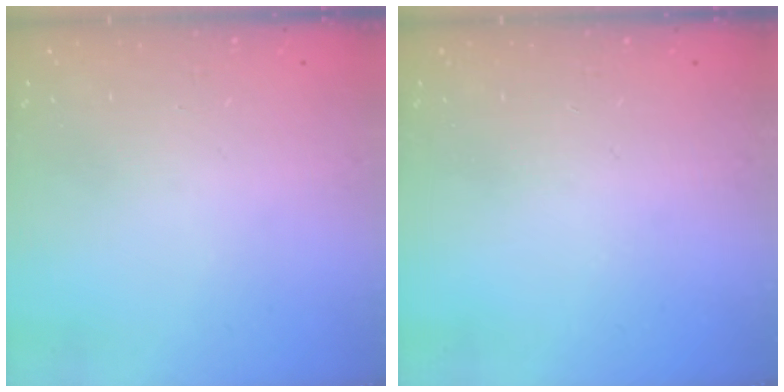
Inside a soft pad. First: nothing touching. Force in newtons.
{"total": 0.0}